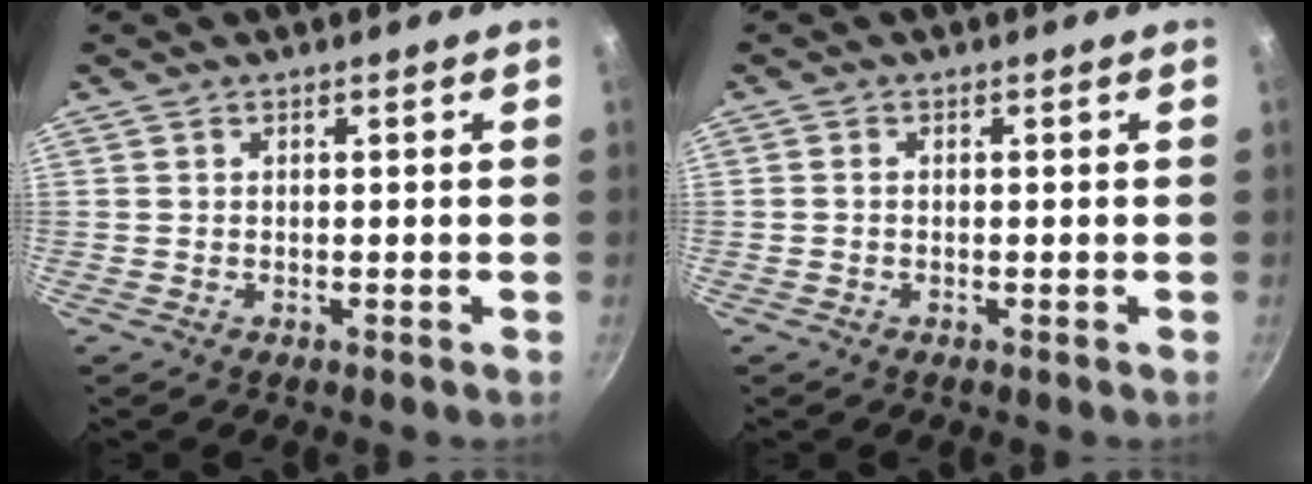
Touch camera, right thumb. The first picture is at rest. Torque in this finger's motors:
{"motor_torque": [0.00, -0.25, 0.21, -0.24, -0.02]}